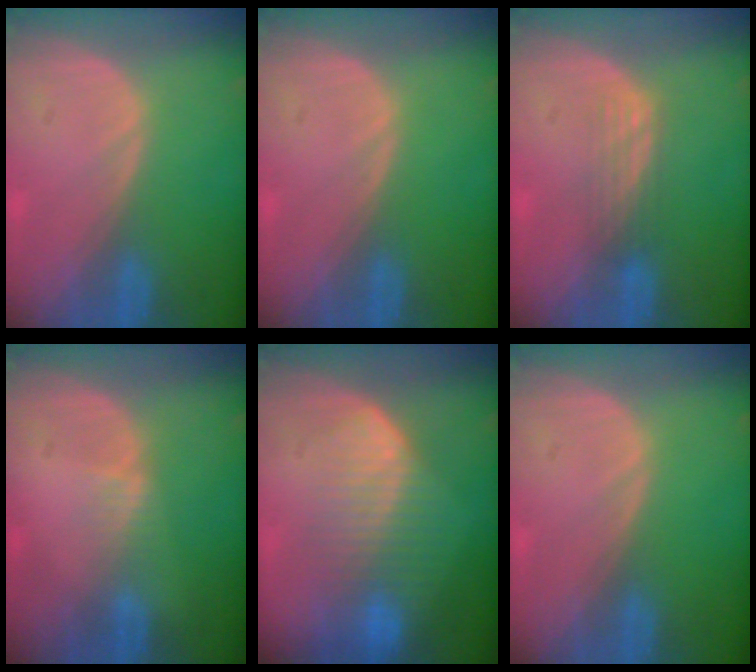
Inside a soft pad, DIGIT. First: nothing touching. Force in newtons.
{"total": 0.0}
{"total": 2.9, "press": 2.5, "slide": 1.5}
{"total": 1.3, "press": 1.3, "slide": 0.2}
{"total": 7.9, "press": 7.4, "slide": 2.5}
{"total": 0.0}